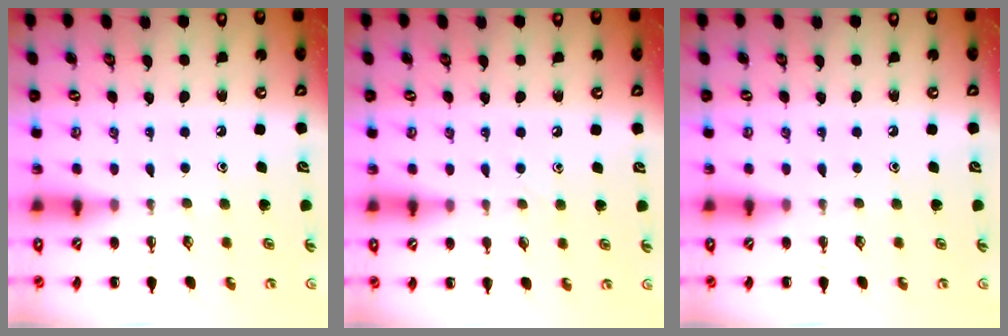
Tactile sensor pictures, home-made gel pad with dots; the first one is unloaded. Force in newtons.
{"total": 2.9, "press": 2.7, "slide": 0.9}
{"total": 0.0}